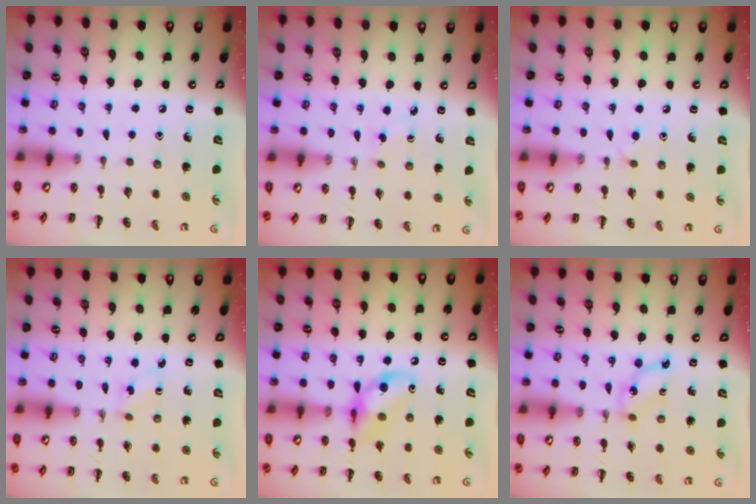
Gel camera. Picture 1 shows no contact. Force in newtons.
{"total": 1.3, "press": 1.2, "slide": 0.6}
{"total": 2.8, "press": 2.7, "slide": 1.0}
{"total": 1.5, "press": 1.4, "slide": 0.7}
{"total": 11.8, "press": 11.7, "slide": 1.5}
{"total": 2.5, "press": 2.5, "slide": 0.6}